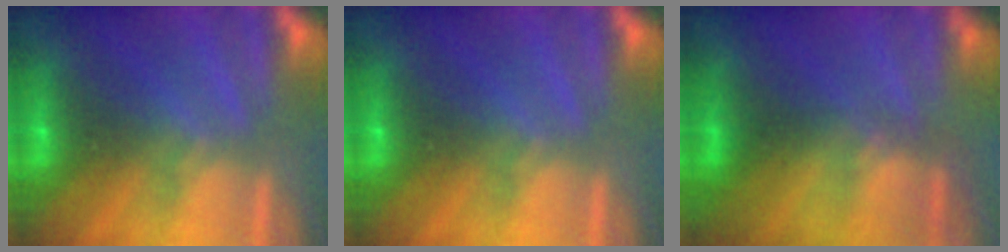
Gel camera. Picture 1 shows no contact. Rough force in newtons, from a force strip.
{"total": 0.0}
{"total": 2.8}